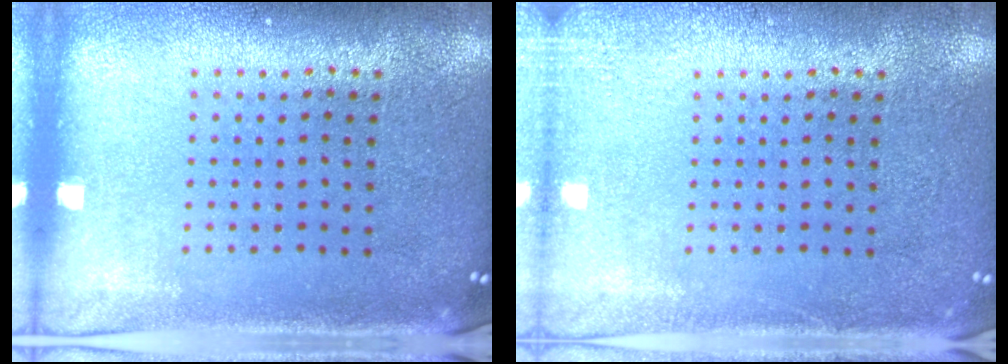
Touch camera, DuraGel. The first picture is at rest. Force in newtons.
{"total": 1.5, "press": 1.5, "slide": 0.3}